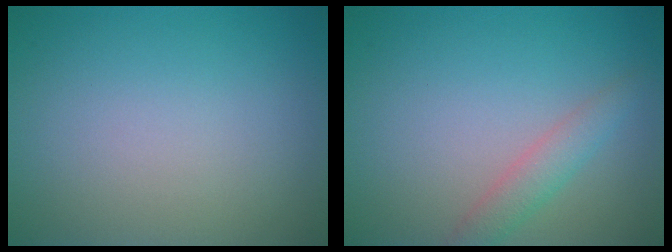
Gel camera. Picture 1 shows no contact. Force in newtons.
{"total": 2.1, "press": 2.1, "slide": 0.1}